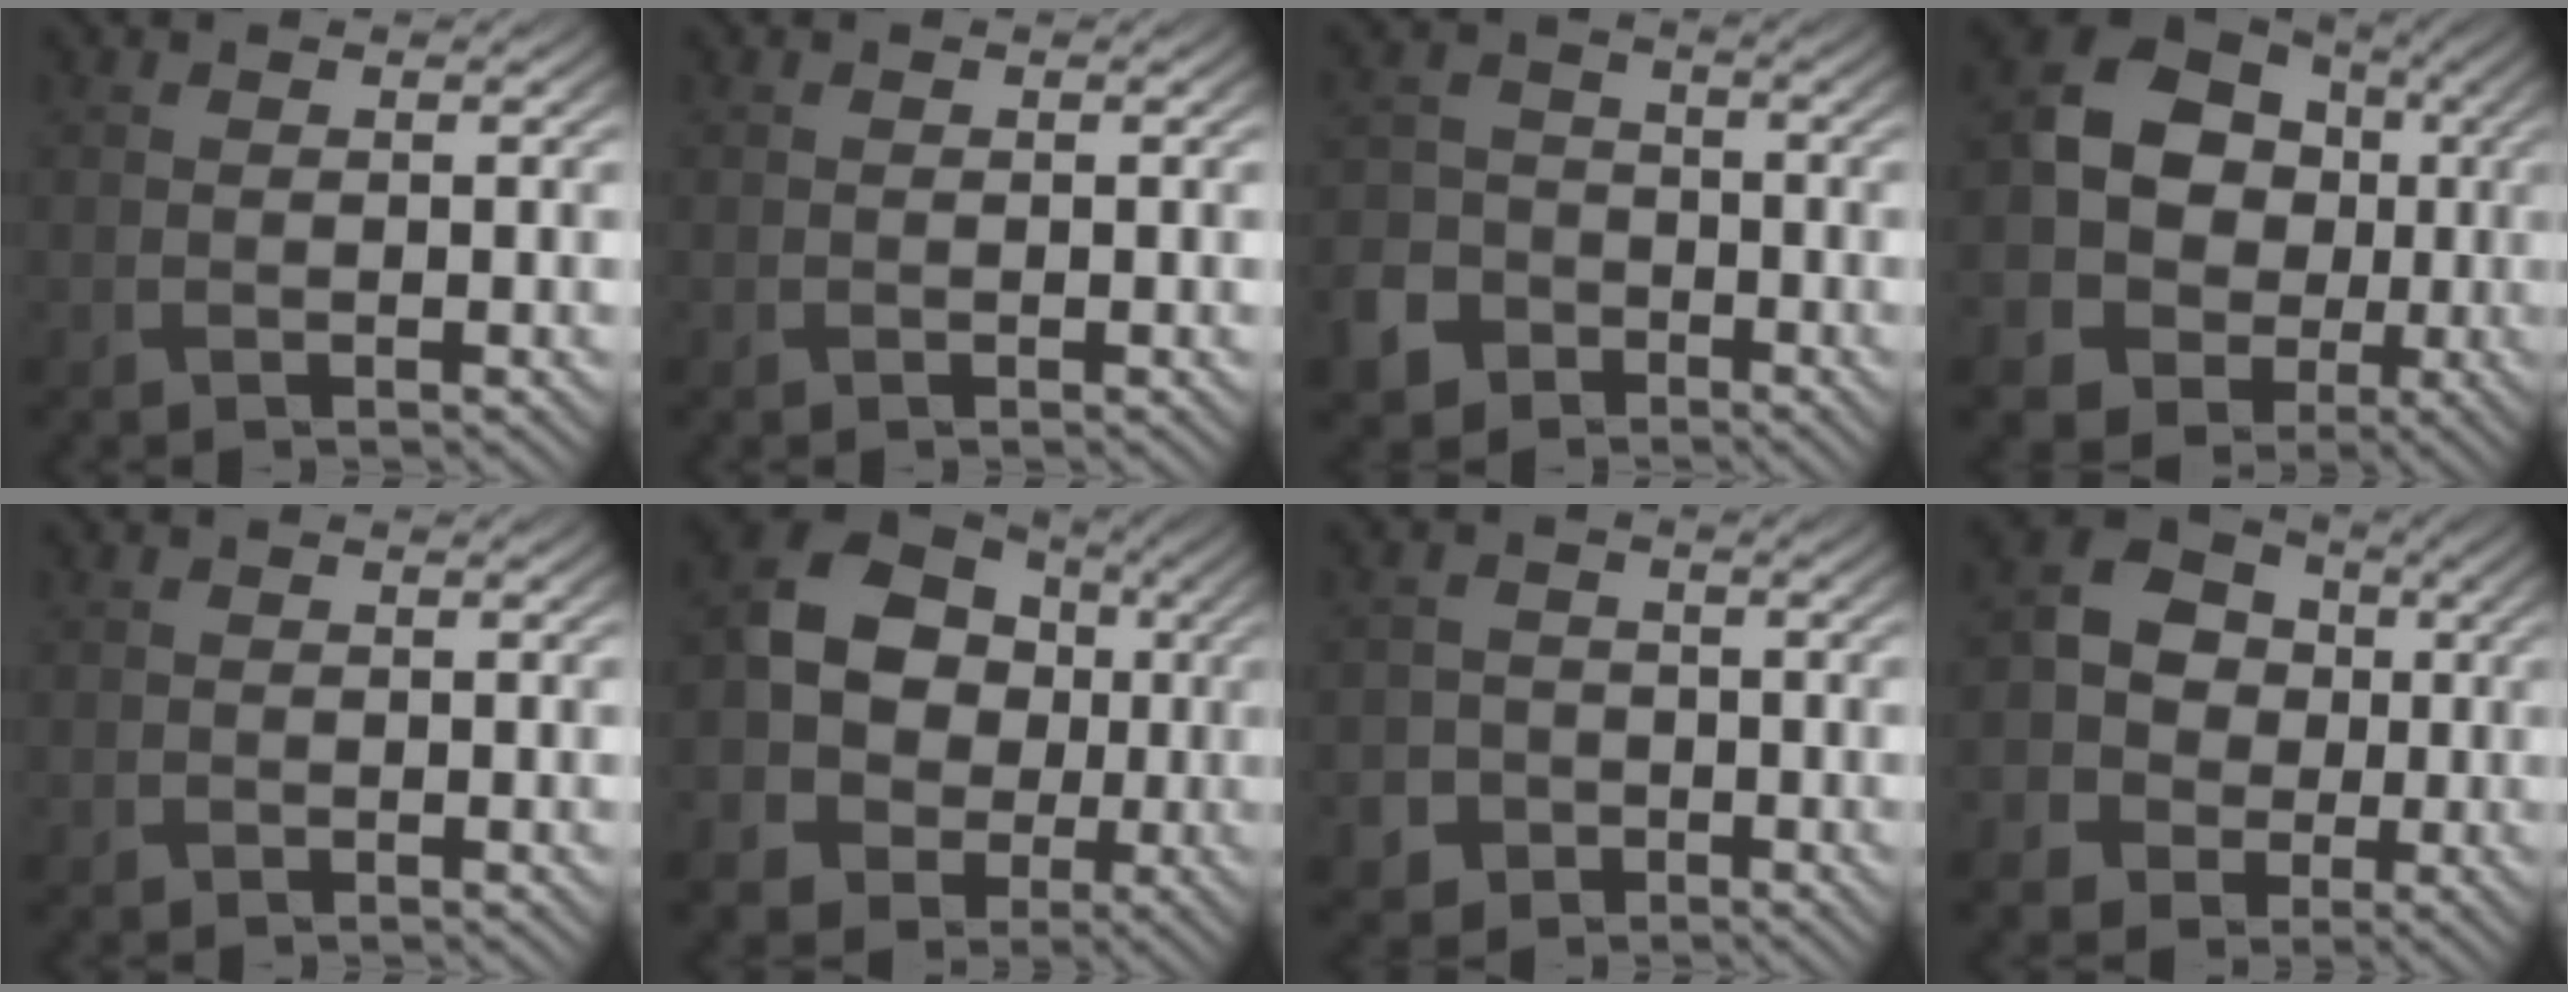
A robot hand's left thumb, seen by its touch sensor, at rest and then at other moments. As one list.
[{"total": 0.0}, {"total": 7.3, "force": [-4.3, 5.3, 2.5], "torque": [-0.069, -0.020, -0.093]}, {"total": 15.6, "force": [-0.4, 13.5, 7.8], "torque": [-0.177, -0.005, -0.018]}, {"total": 0.6, "force": [-0.3, 0.5, 0.0], "torque": [0.003, -0.005, -0.006]}, {"total": 13.4, "force": [-1.0, 11.3, 7.1], "torque": [-0.160, -0.007, -0.027]}, {"total": 4.0, "force": [-1.9, 3.5, 0.8], "torque": [-0.008, -0.004, -0.048]}, {"total": 8.4, "force": [-1.3, 7.5, 3.5], "torque": [-0.080, -0.004, -0.043]}]